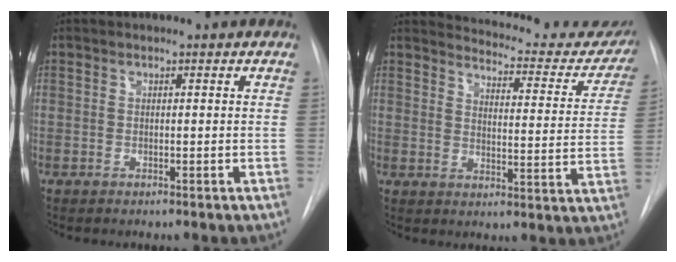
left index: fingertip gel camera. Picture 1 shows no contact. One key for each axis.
{"total": 18.0, "fx": 17.0, "fy": 4.2, "fz": 4.3, "tx": -0.033, "ty": -0.072, "tz": 0.176}